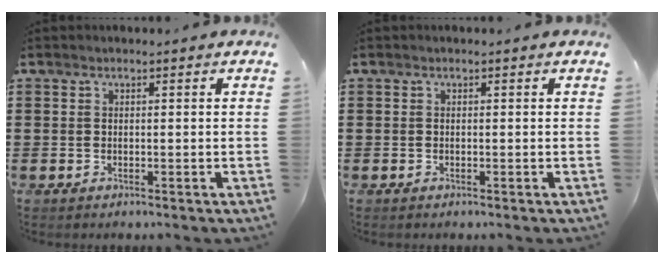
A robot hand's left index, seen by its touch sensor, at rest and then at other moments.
{"total": 0.0}